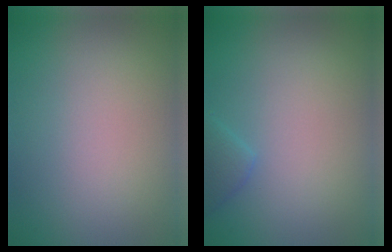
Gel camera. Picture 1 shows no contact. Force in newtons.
{"total": 1.3, "press": 1.3, "slide": 0.1}